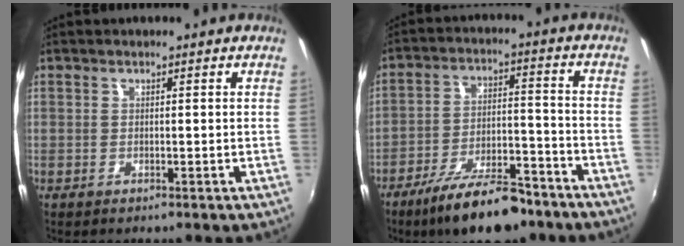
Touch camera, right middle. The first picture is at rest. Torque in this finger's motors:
{"motor_torque": [1.11, -1.03, 0.45, 0.20]}